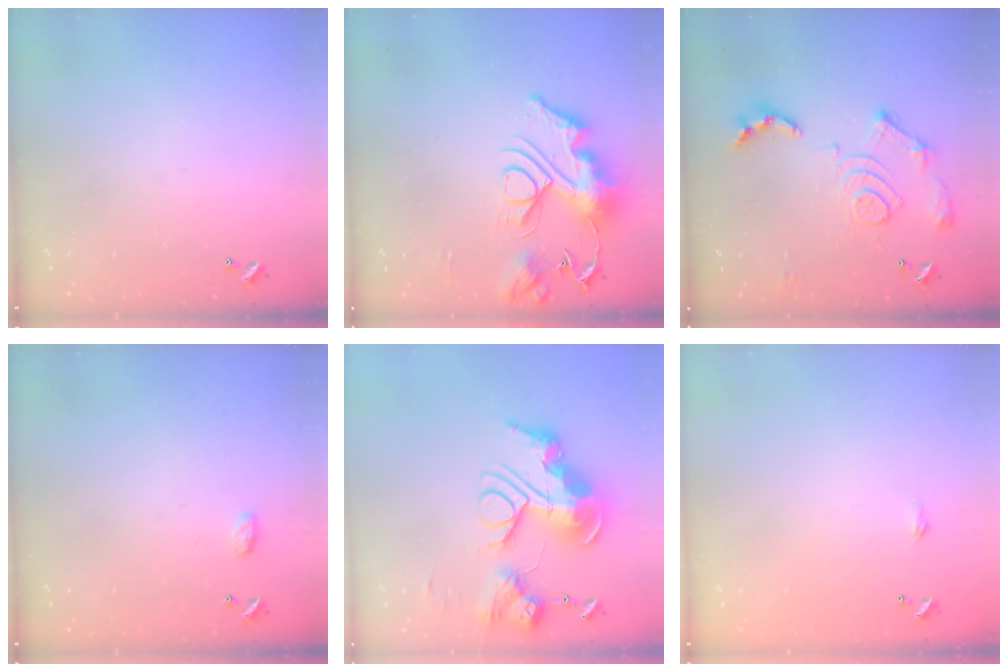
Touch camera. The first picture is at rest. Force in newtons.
{"total": 17.1, "press": 17.1, "slide": 1.7}
{"total": 16.8, "press": 16.7, "slide": 1.6}
{"total": 3.4, "press": 3.4, "slide": 0.5}
{"total": 0.9, "press": 0.9, "slide": 0.0}
{"total": 1.8, "press": 1.8, "slide": 0.3}